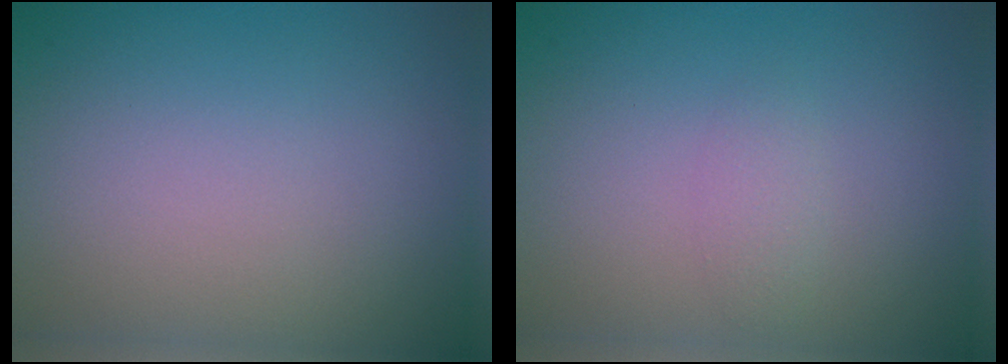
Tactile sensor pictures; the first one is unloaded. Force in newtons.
{"total": 1.1, "press": 1.1, "slide": 0.0}